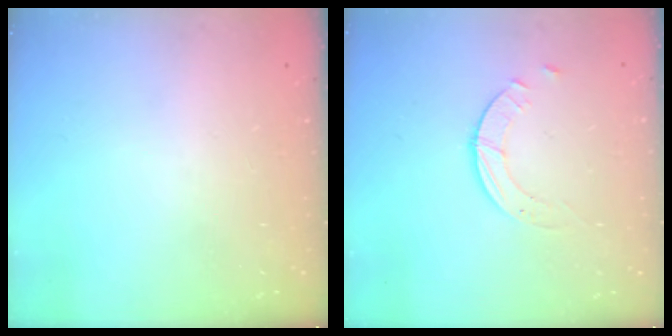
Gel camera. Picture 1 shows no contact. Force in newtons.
{"total": 1.8, "press": 1.8, "slide": 0.2}